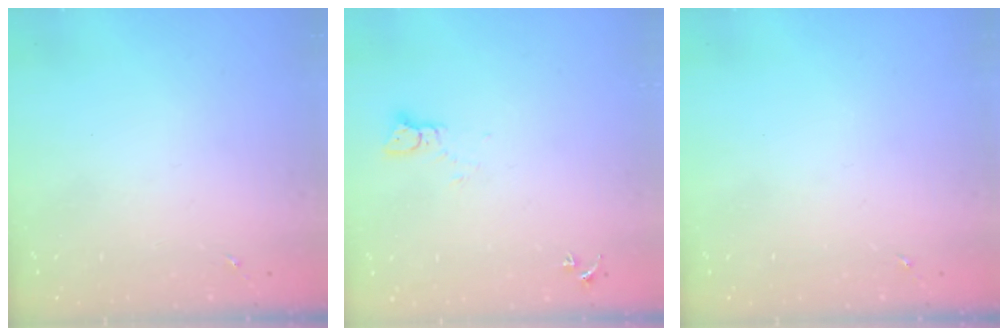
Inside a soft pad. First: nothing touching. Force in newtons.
{"total": 3.2, "press": 3.2, "slide": 0.4}
{"total": 0.0}